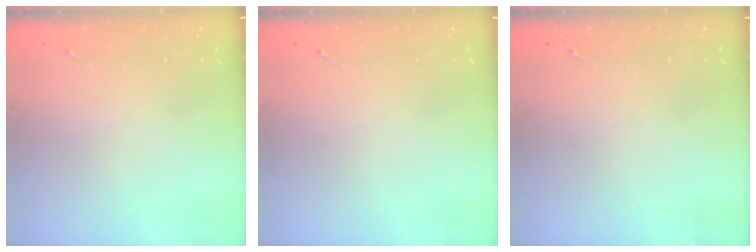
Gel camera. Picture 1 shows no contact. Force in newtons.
{"total": 0.0}
{"total": 0.0}